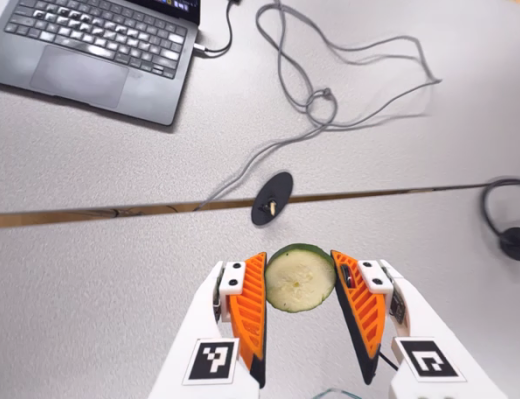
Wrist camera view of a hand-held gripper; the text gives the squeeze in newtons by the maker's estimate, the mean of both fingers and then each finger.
{"total": 9.5, "left": 10.4, "right": 8.6}